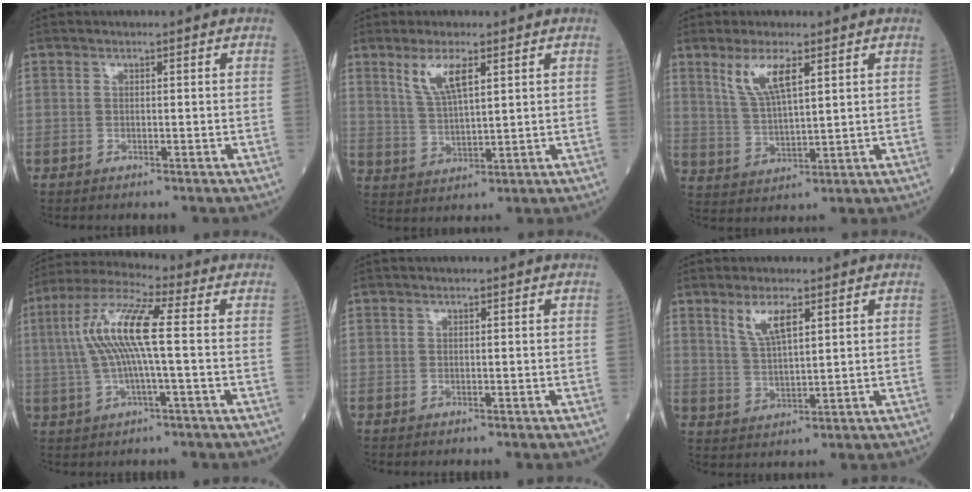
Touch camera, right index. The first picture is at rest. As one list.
[{"total": 6.0, "force": [3.2, 1.2, 4.9], "torque": [-0.105, -0.001, 0.068]}, {"total": 6.7, "force": [3.6, 1.3, 5.5], "torque": [-0.117, -0.002, 0.075]}, {"total": 10.9, "force": [0.8, 1.3, 10.8], "torque": [-0.228, 0.025, 0.010]}, {"total": 0.0}, {"total": 5.2, "force": [2.9, 1.1, 4.1], "torque": [-0.089, -0.002, 0.062]}]